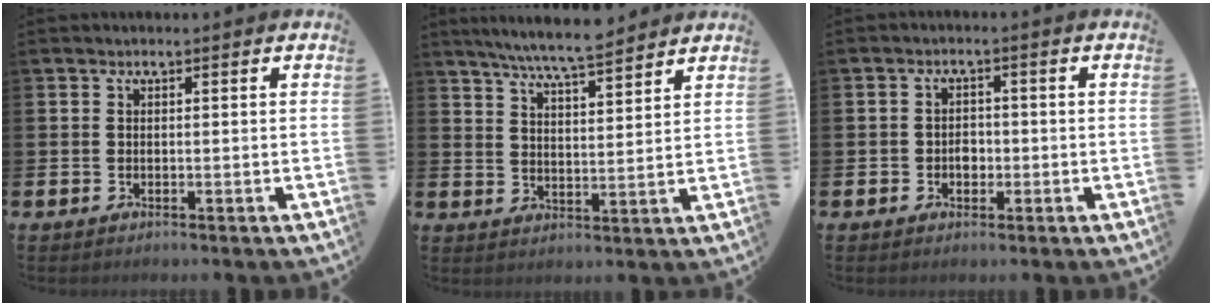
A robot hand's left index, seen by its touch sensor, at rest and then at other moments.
{"total": 7.1, "force": [6.8, 0.0, 2.1], "torque": [-0.060, -0.033, 0.121]}
{"total": 2.1, "force": [-0.5, 1.7, 1.0], "torque": [-0.012, 0.003, -0.015]}